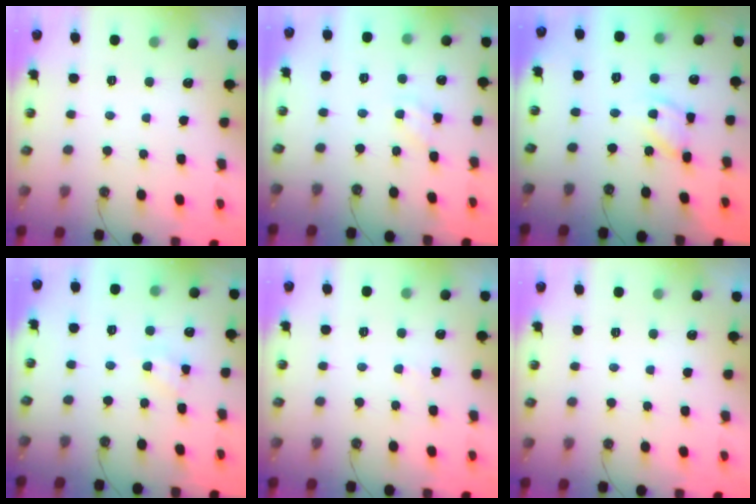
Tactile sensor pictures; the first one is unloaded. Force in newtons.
{"total": 3.1, "press": 3.1, "slide": 0.4}
{"total": 10.8, "press": 10.8, "slide": 1.2}
{"total": 4.8, "press": 4.7, "slide": 0.8}
{"total": 1.9, "press": 1.9, "slide": 0.3}
{"total": 0.0}